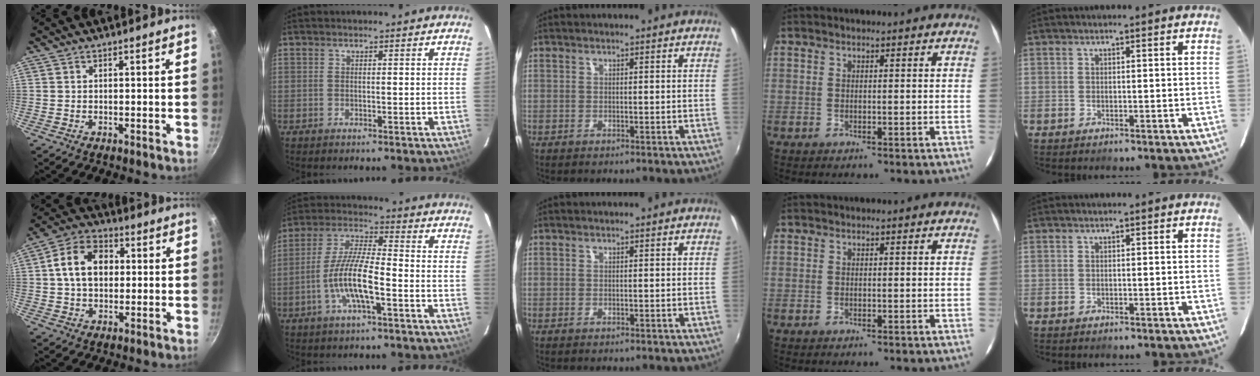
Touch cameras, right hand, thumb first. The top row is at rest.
{"thumb": {"total": 11.4, "force": [1.4, 8.3, 7.8], "torque": [-0.108, 0.021, 0.010]}, "index": {"total": 10.8, "force": [-4.1, 2.0, 9.8], "torque": [-0.203, 0.001, -0.079]}}